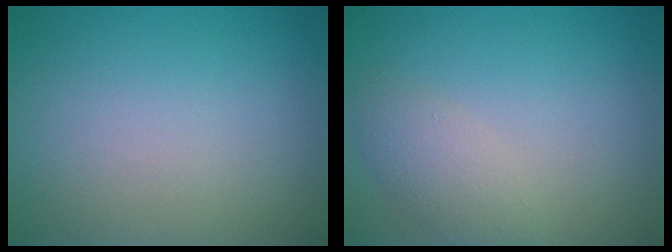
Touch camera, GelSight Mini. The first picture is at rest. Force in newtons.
{"total": 2.4, "press": 2.4, "slide": 0.2}